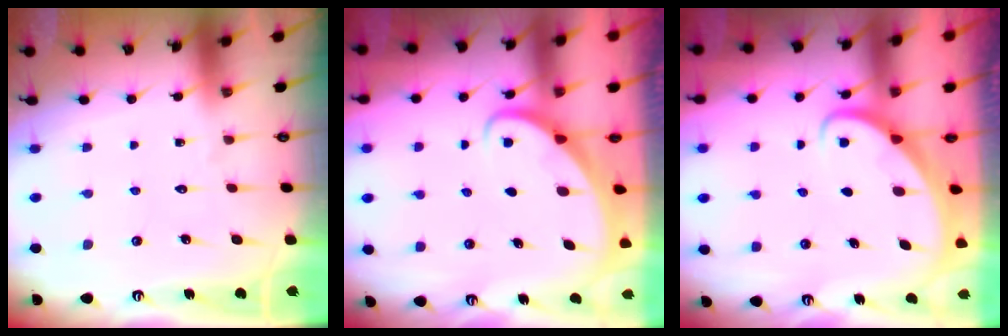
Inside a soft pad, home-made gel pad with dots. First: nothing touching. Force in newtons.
{"total": 2.4, "press": 2.4, "slide": 0.2}
{"total": 2.4, "press": 2.4, "slide": 0.2}